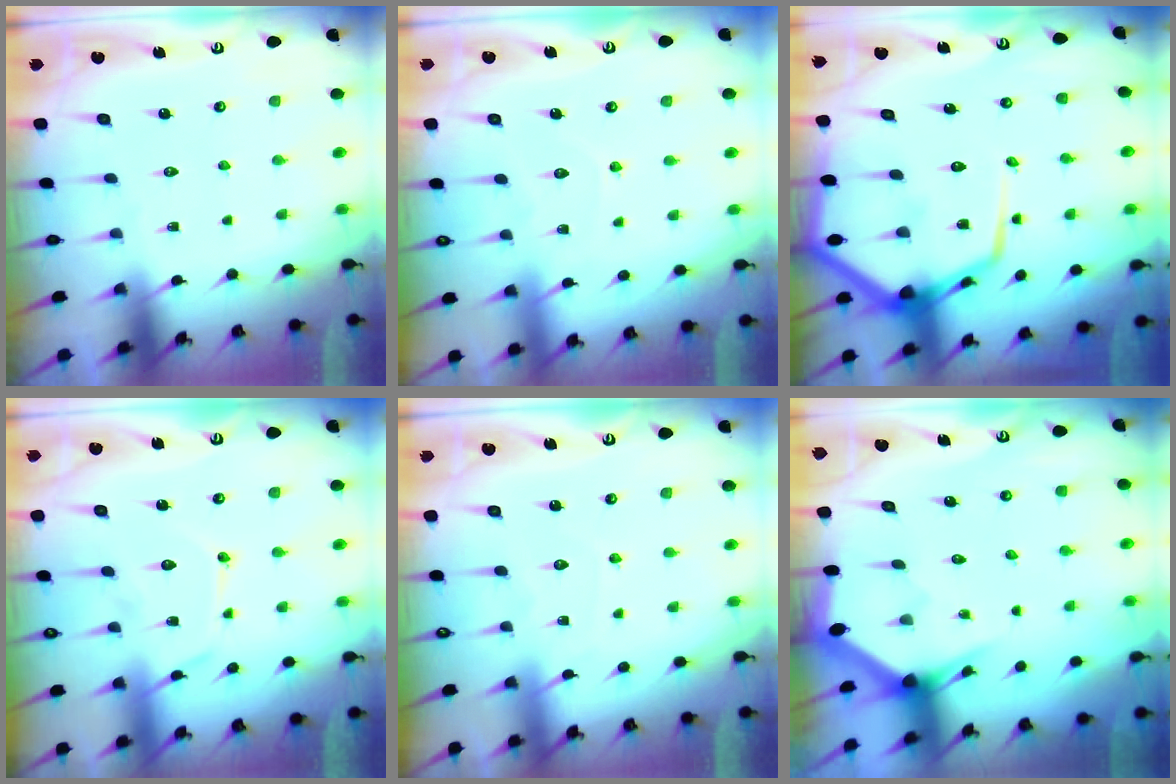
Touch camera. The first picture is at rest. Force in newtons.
{"total": 5.8, "press": 5.8, "slide": 0.5}
{"total": 15.5, "press": 15.5, "slide": 1.3}
{"total": 11.8, "press": 11.7, "slide": 0.8}
{"total": 3.5, "press": 3.5, "slide": 0.5}
{"total": 3.0, "press": 3.0, "slide": 0.0}